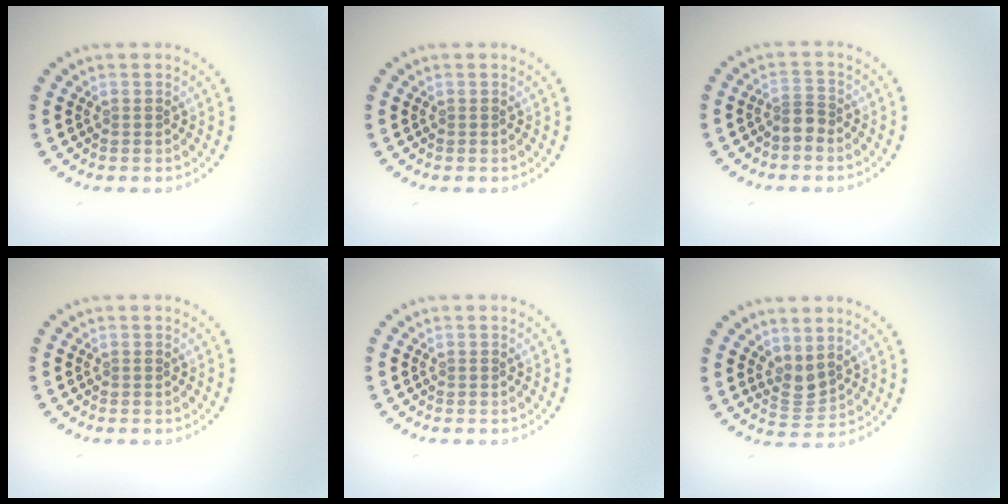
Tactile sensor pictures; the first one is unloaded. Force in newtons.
{"total": 0.0}
{"total": 1.4, "press": 1.0, "slide": 1.0}
{"total": 0.0}
{"total": 0.0}
{"total": 2.0, "press": 1.6, "slide": 1.2}